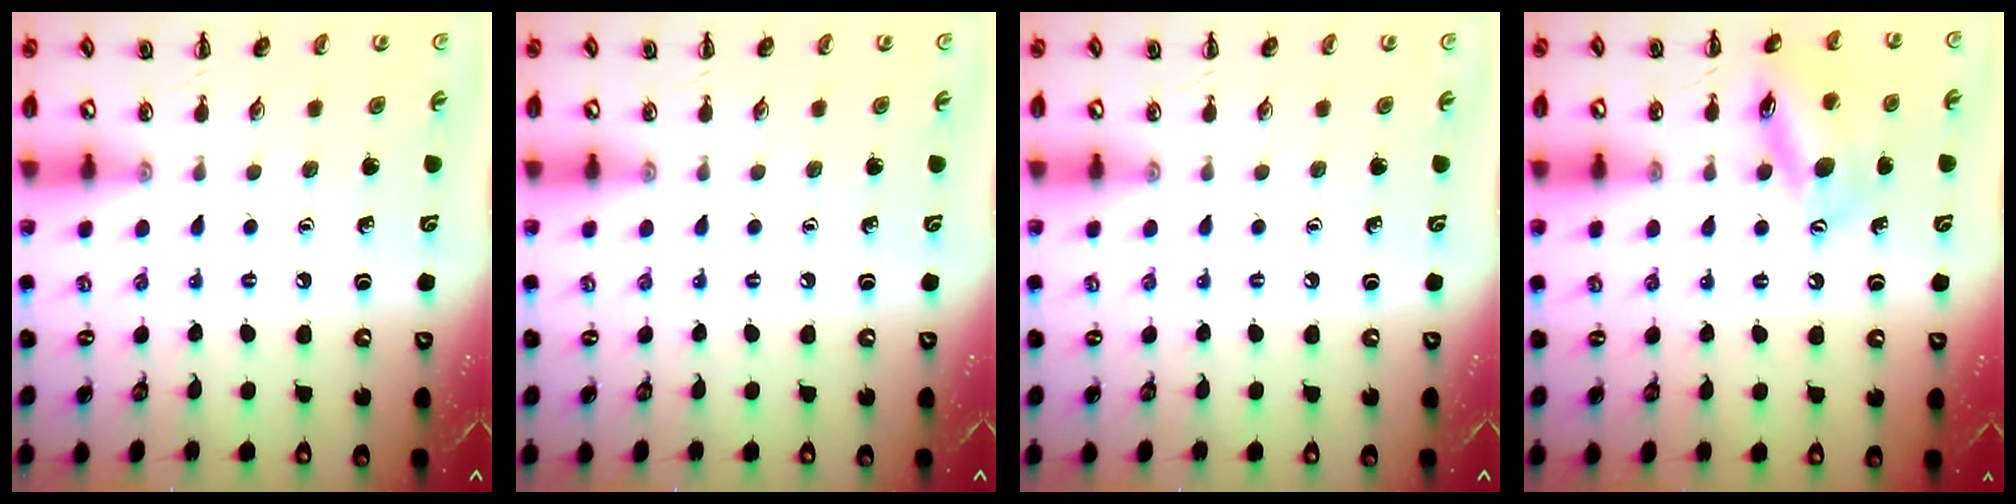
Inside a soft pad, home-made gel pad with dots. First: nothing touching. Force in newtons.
{"total": 0.0}
{"total": 0.0}
{"total": 13.2, "press": 13.0, "slide": 2.2}